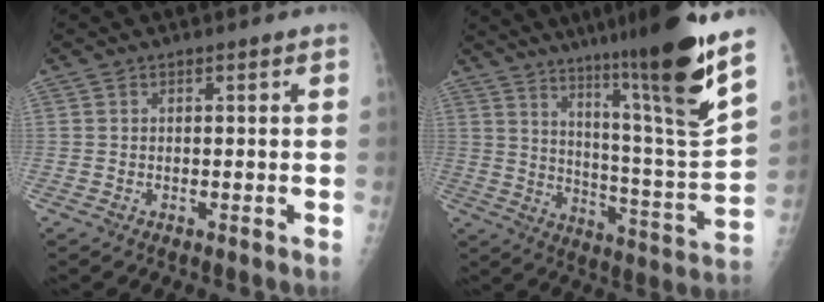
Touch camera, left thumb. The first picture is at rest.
{"total": 23.1, "force": [15.4, 0.6, 17.2], "torque": [-0.242, -0.087, 0.244]}